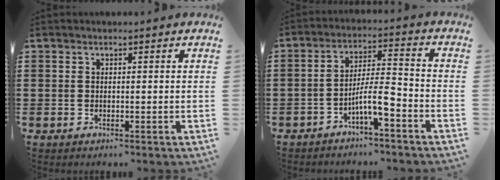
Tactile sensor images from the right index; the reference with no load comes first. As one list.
[{"total": 6.8, "force": [-3.9, 1.3, 5.4], "torque": [-0.107, 0.002, -0.075]}]